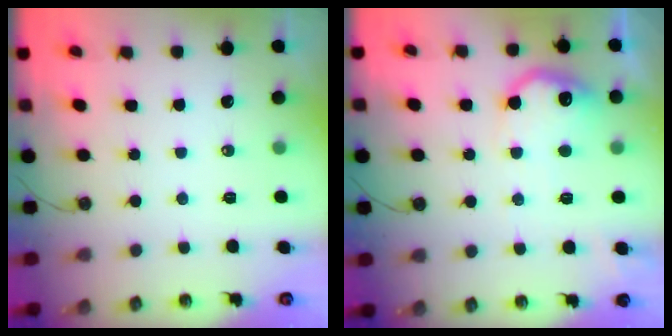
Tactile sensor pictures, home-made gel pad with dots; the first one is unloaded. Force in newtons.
{"total": 13.0, "press": 13.0, "slide": 0.7}